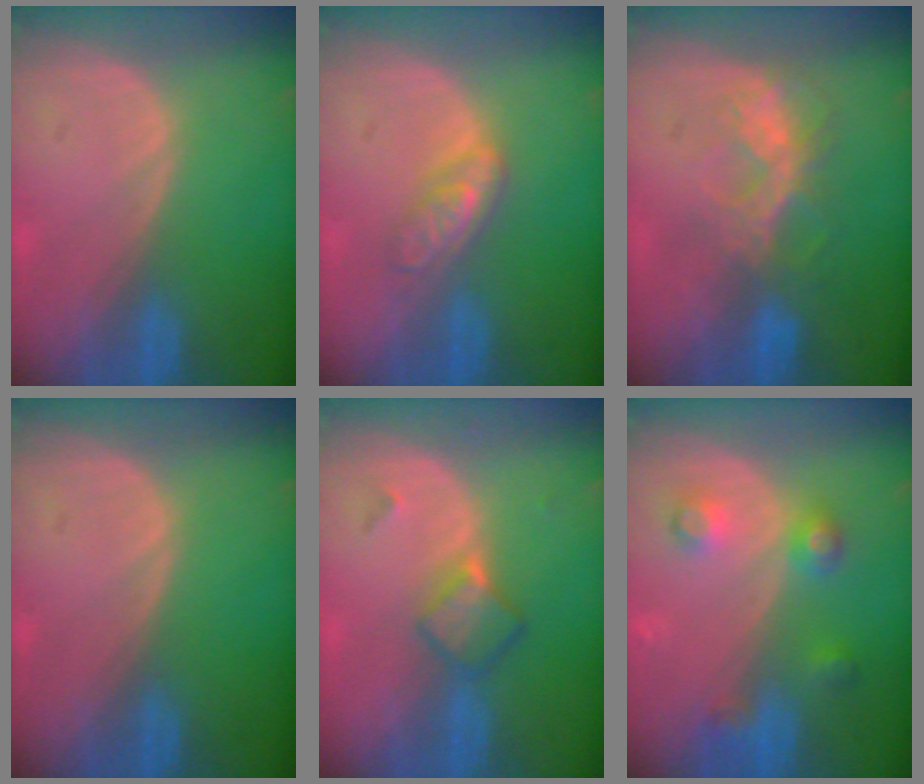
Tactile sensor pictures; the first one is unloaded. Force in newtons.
{"total": 4.6, "press": 4.0, "slide": 2.2}
{"total": 6.3, "press": 6.2, "slide": 1.2}
{"total": 0.0}
{"total": 4.8, "press": 4.2, "slide": 2.4}
{"total": 4.9, "press": 4.9, "slide": 0.2}